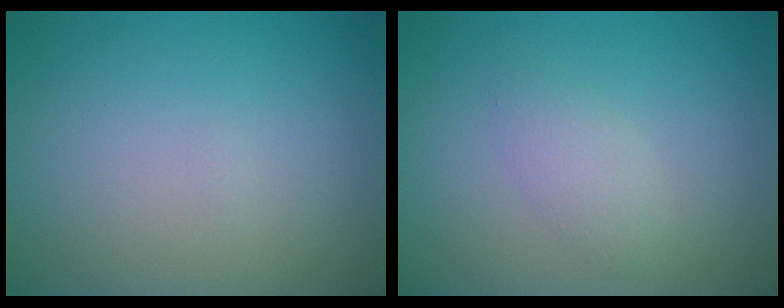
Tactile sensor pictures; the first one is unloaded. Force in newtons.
{"total": 1.8, "press": 1.8, "slide": 0.1}